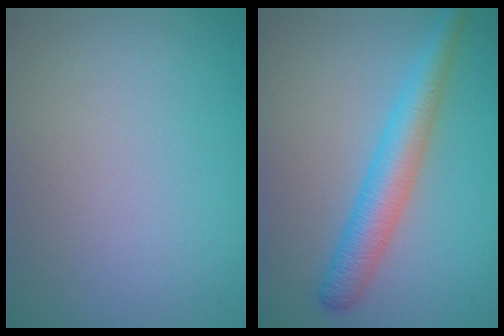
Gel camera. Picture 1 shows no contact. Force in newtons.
{"total": 4.3, "press": 4.3, "slide": 0.1}